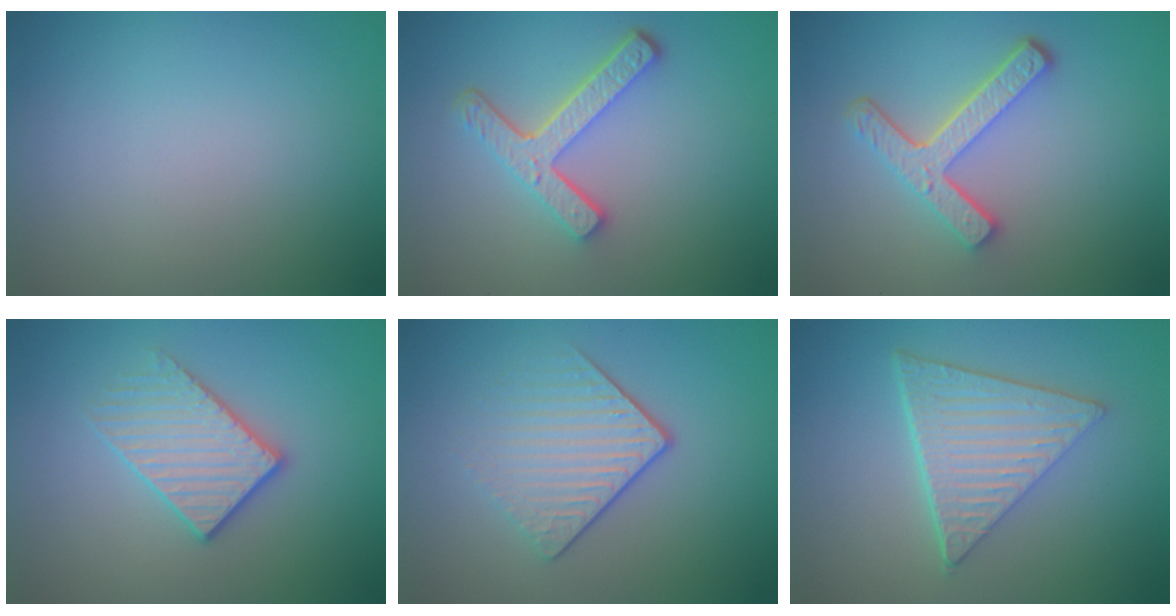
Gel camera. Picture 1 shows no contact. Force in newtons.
{"total": 4.3, "press": 3.3, "slide": 2.8}
{"total": 4.3, "press": 3.3, "slide": 2.8}
{"total": 3.1, "press": 2.8, "slide": 1.4}
{"total": 3.9, "press": 2.8, "slide": 2.7}
{"total": 6.3, "press": 4.4, "slide": 4.4}